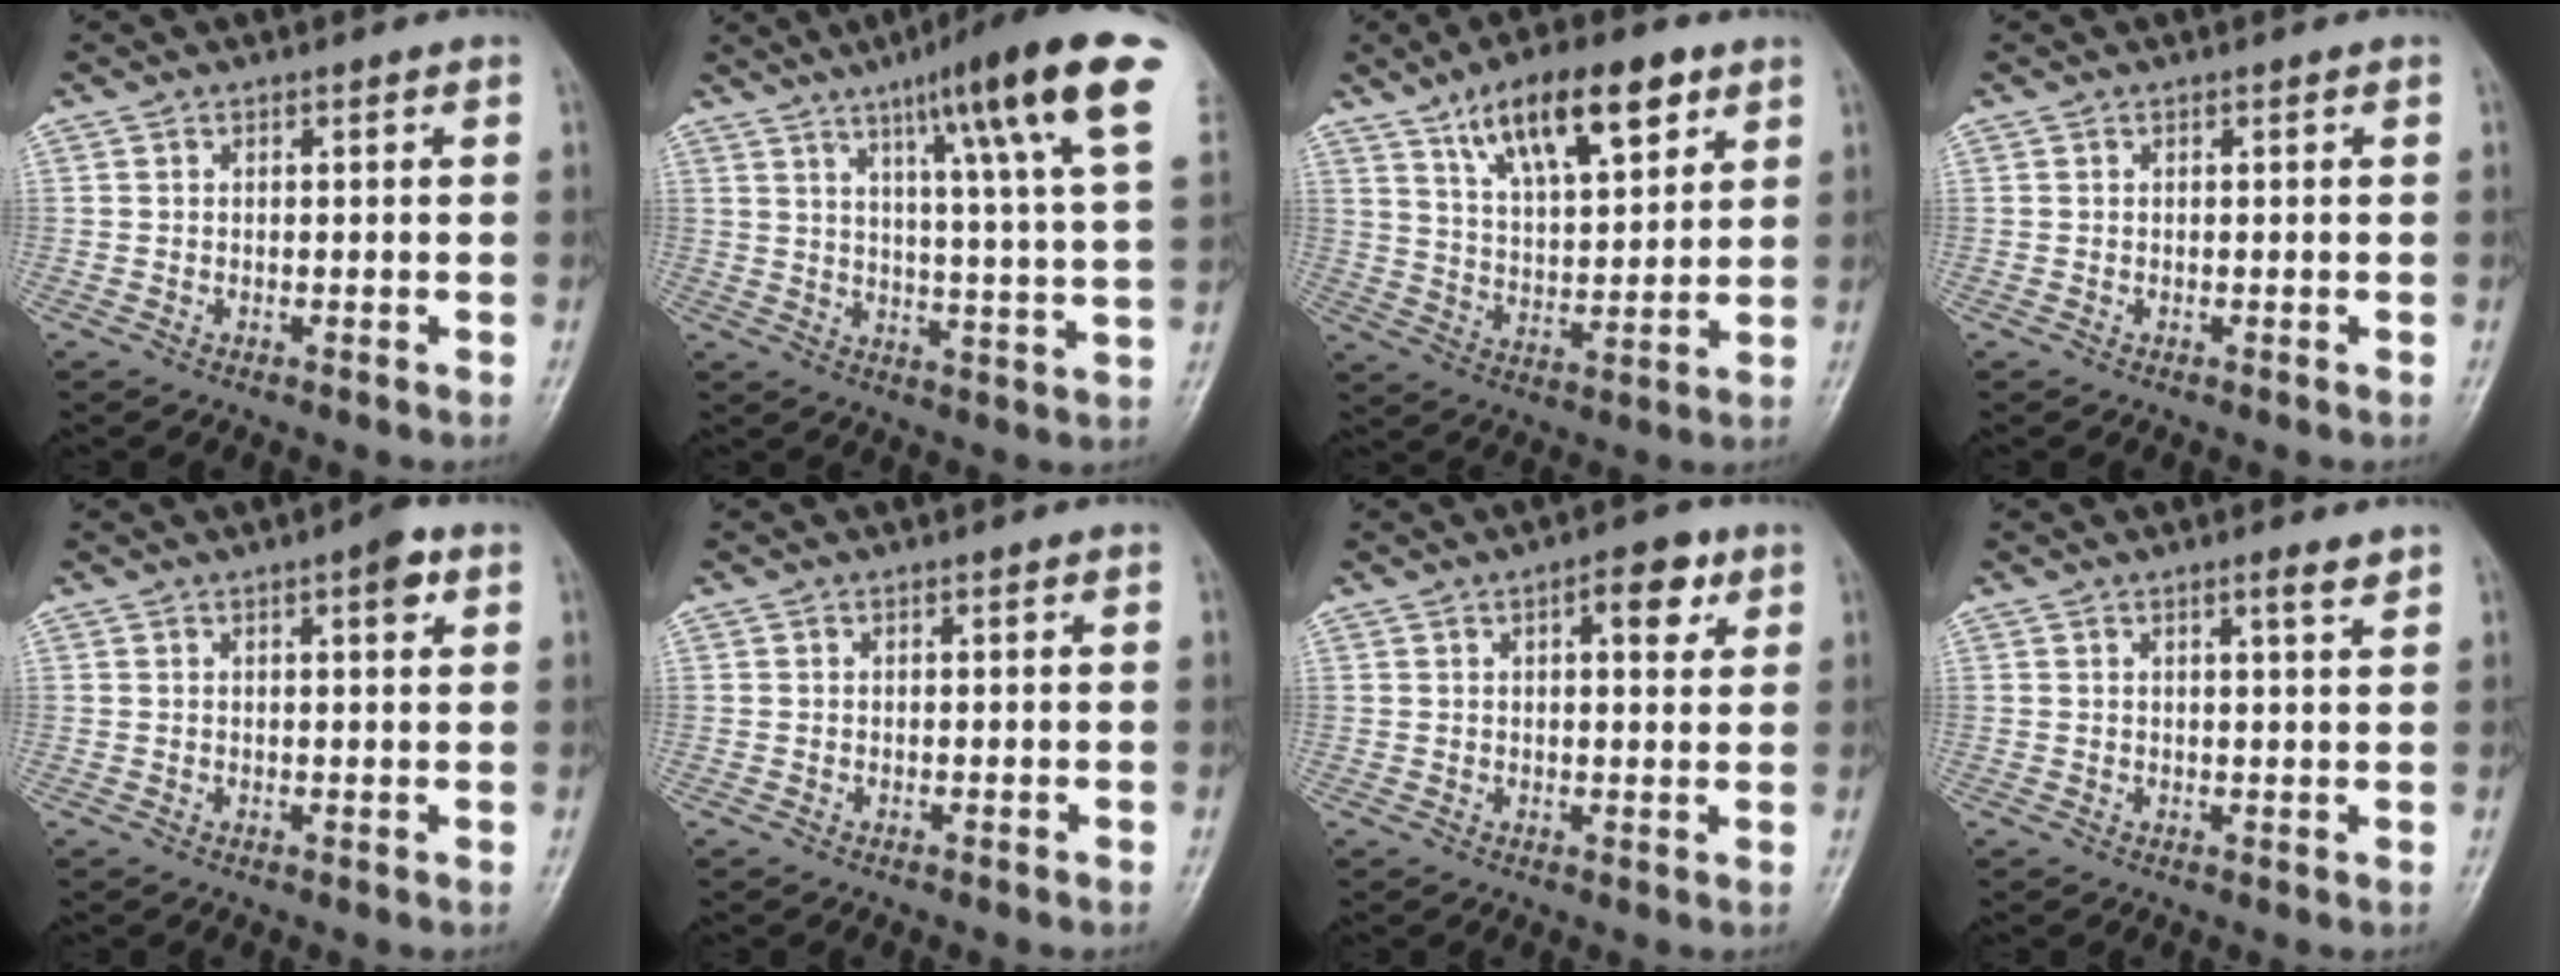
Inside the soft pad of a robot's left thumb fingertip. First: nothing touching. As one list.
[{"total": 20.1, "force": [10.5, 1.8, 17.1], "torque": [-0.232, -0.028, 0.141]}, {"total": 15.7, "force": [8.7, 5.9, 11.7], "torque": [-0.164, -0.031, 0.150]}, {"total": 0.0}, {"total": 3.4, "force": [1.6, 0.9, 2.9], "torque": [-0.037, -0.003, 0.020]}, {"total": 0.0}, {"total": 5.9, "force": [2.6, 2.5, 4.7], "torque": [-0.047, -0.006, 0.031]}, {"total": 2.5, "force": [1.7, 0.1, 1.8], "torque": [-0.028, -0.012, 0.026]}]